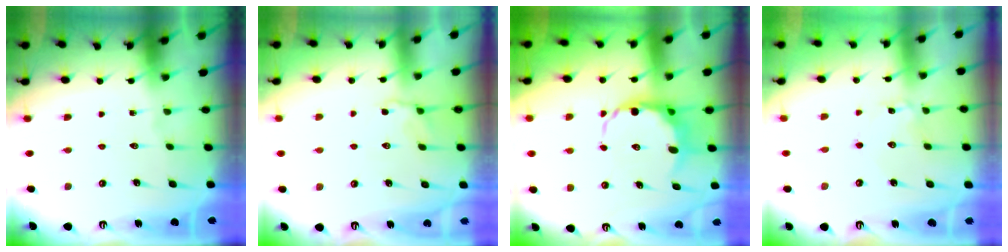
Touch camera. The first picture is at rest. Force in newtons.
{"total": 3.5, "press": 2.9, "slide": 2.0}
{"total": 7.4, "press": 7.0, "slide": 2.2}
{"total": 1.0, "press": 1.0, "slide": 0.0}